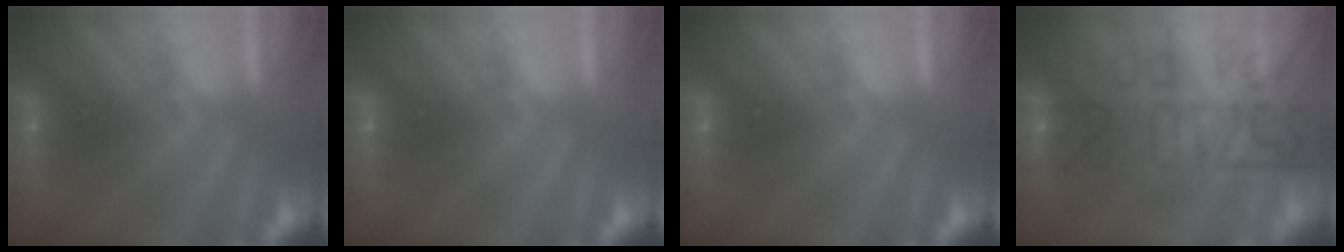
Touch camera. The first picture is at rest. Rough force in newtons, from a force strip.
{"total": 0.0}
{"total": 0.0}
{"total": 10.2}